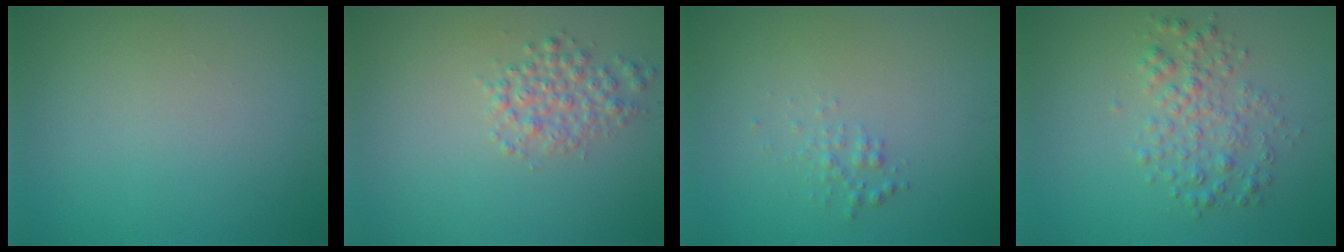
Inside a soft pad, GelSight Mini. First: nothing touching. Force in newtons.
{"total": 2.4, "press": 2.4, "slide": 0.1}
{"total": 1.0, "press": 1.0, "slide": 0.0}
{"total": 3.0, "press": 3.0, "slide": 0.1}